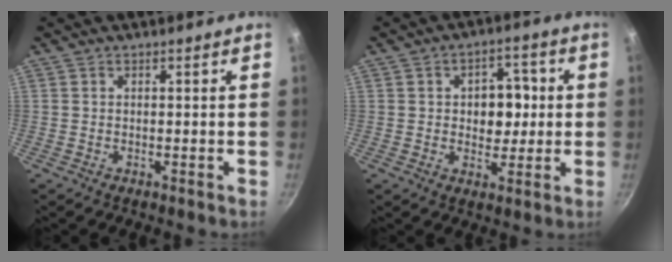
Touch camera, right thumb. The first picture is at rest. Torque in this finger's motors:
{"motor_torque": [-0.10, 0.44, -0.13, 0.15, 0.08]}